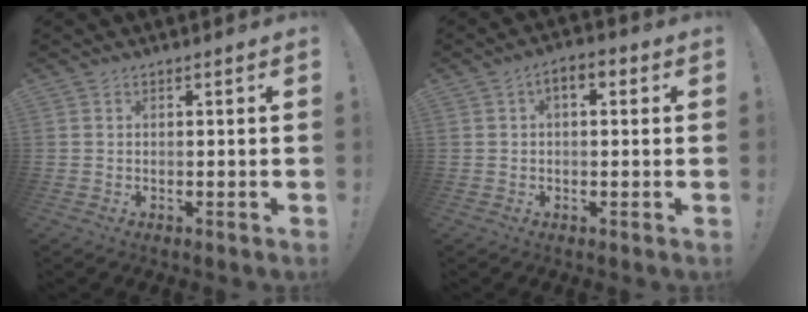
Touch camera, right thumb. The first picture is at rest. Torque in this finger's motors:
{"motor_torque": [0.35, 1.27, 0.76, -0.10, -0.02]}